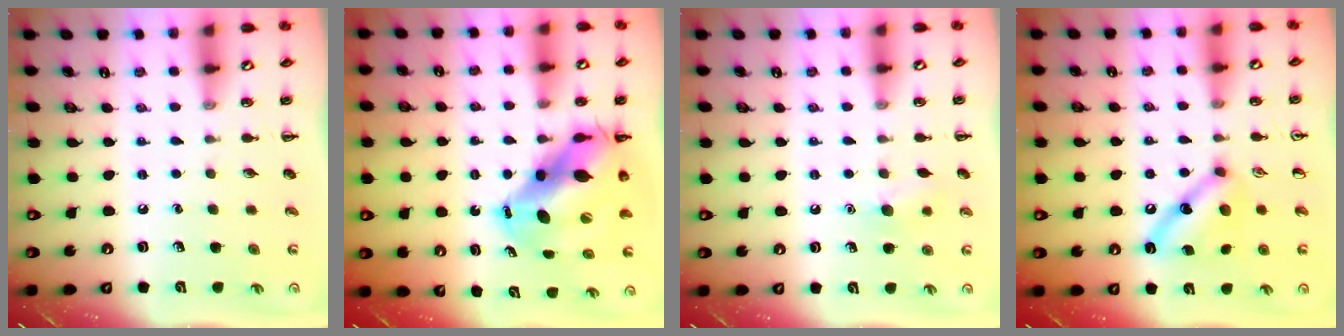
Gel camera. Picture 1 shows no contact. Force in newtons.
{"total": 13.4, "press": 12.9, "slide": 3.6}
{"total": 6.7, "press": 6.6, "slide": 1.4}
{"total": 10.3, "press": 10.3, "slide": 0.5}